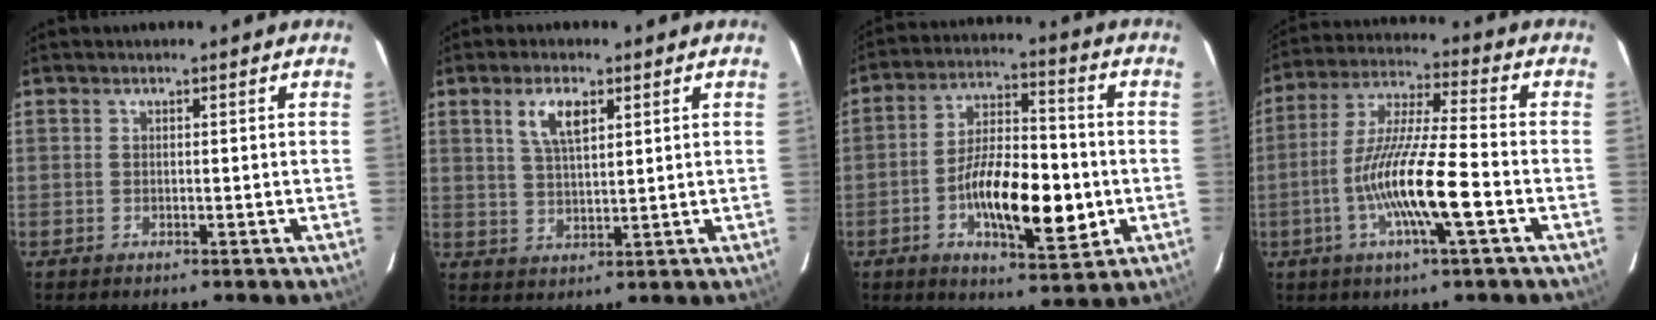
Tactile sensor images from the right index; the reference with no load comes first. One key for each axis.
{"total": 5.7, "fx": 2.8, "fy": 2.2, "fz": 4.5, "tx": -0.083, "ty": 0.006, "tz": 0.054}
{"total": 15.1, "fx": -3.7, "fy": 5.7, "fz": 13.5, "tx": -0.244, "ty": 0.004, "tz": -0.058}
{"total": 14.1, "fx": -4.7, "fy": 0.9, "fz": 13.2, "tx": -0.259, "ty": -0.004, "tz": -0.093}